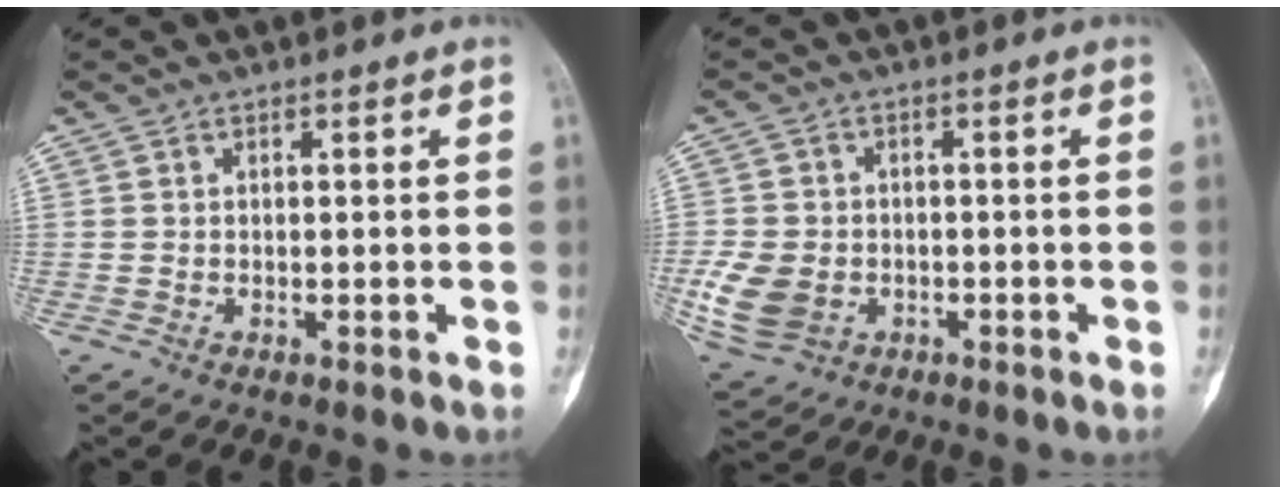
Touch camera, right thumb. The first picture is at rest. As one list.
[{"total": 8.8, "force": [-2.2, 6.9, 5.0], "torque": [-0.094, 0.007, -0.031]}]